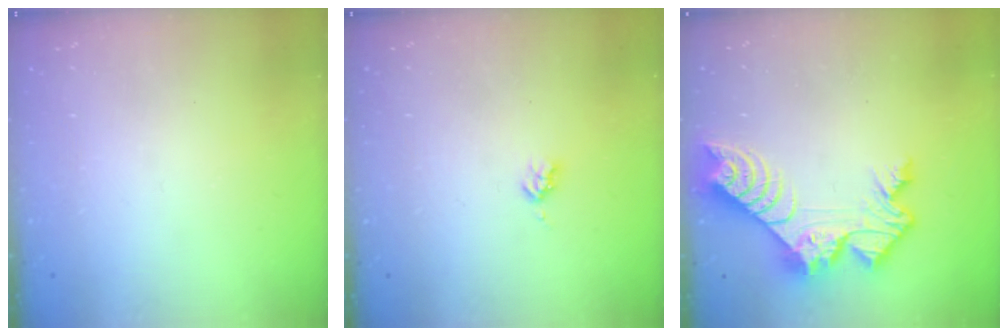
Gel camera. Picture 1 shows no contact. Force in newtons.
{"total": 2.7, "press": 2.6, "slide": 0.5}
{"total": 11.8, "press": 11.7, "slide": 0.8}